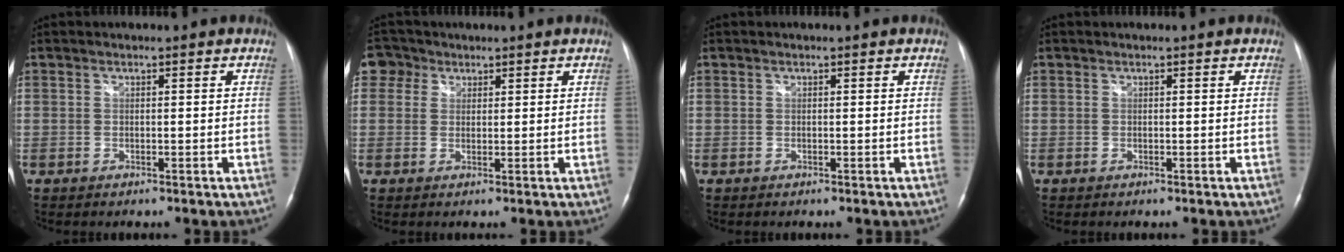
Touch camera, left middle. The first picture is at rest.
{"total": 3.4, "force": [1.7, 2.9, 0.3], "torque": [-0.003, 0.013, 0.028]}
{"total": 0.0}
{"total": 0.0}